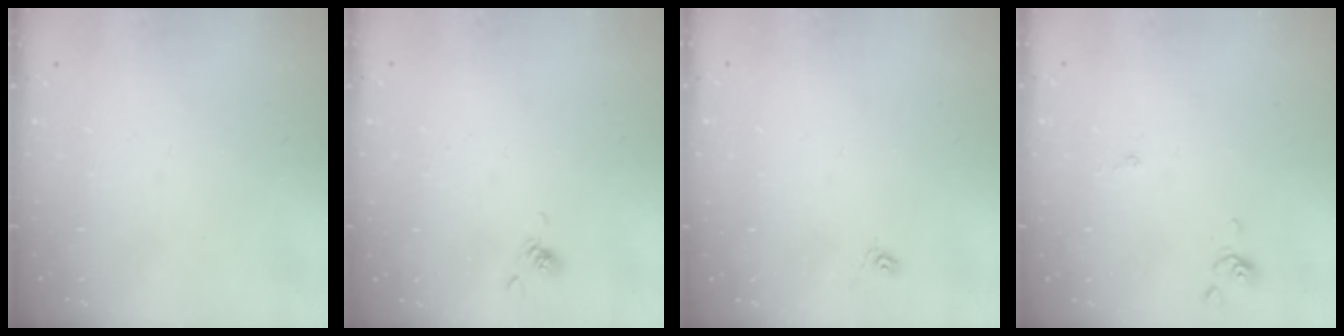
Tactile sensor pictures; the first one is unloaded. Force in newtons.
{"total": 6.2, "press": 6.2, "slide": 0.5}
{"total": 4.9, "press": 4.9, "slide": 0.3}
{"total": 0.0}